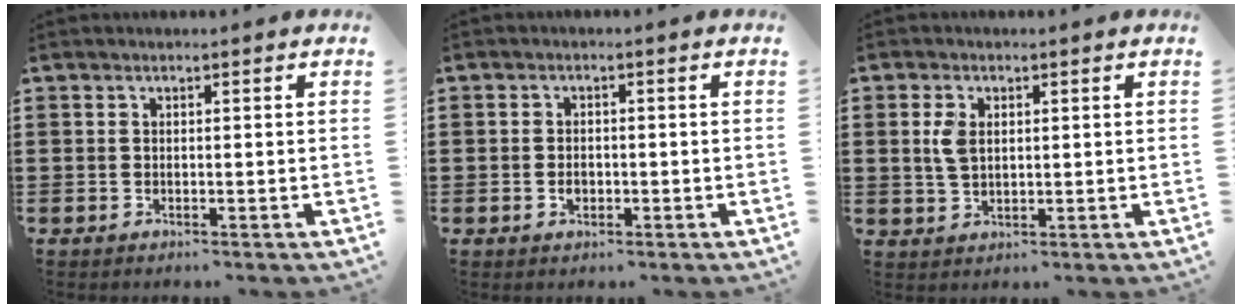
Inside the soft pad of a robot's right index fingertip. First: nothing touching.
{"total": 1.8, "force": [-0.5, 1.2, 1.1], "torque": [-0.023, 0.003, -0.012]}
{"total": 3.8, "force": [0.8, 2.2, 3.0], "torque": [-0.071, 0.006, 0.011]}